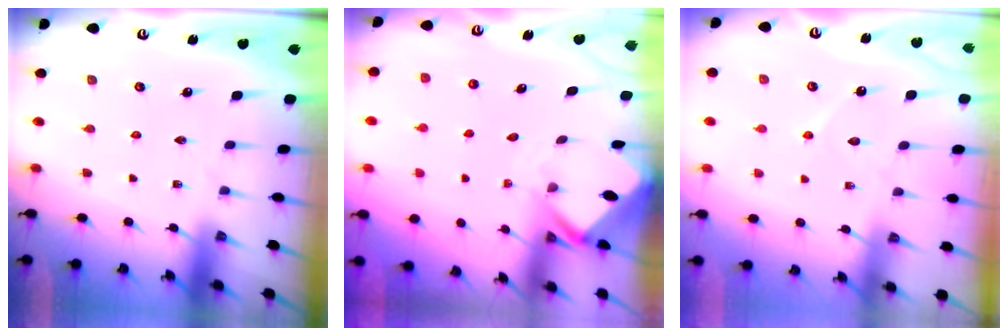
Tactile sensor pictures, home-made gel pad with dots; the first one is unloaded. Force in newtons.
{"total": 2.6, "press": 2.5, "slide": 0.3}
{"total": 3.3, "press": 3.3, "slide": 0.4}